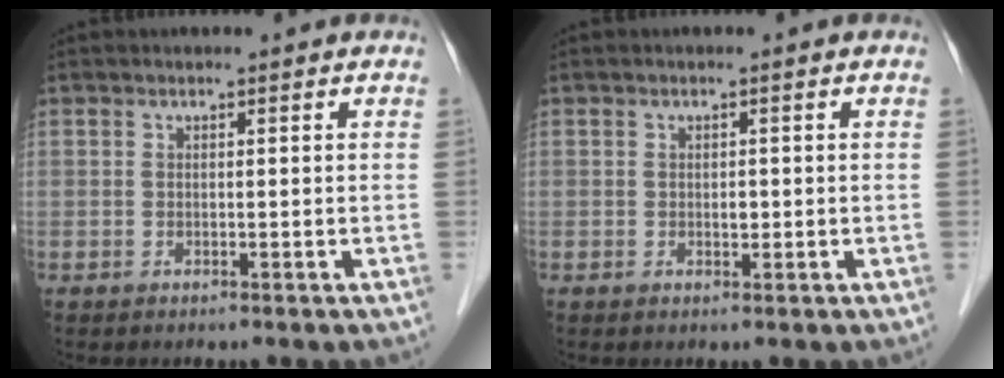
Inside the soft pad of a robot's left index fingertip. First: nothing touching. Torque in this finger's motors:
{"motor_torque": [0.07, 0.07, 0.02, 0.00]}